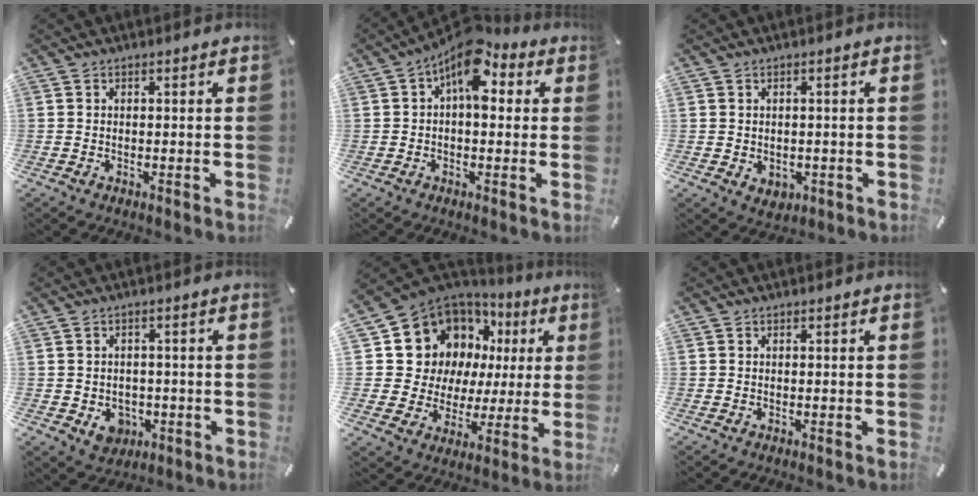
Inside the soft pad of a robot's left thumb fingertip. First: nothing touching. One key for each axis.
{"total": 10.0, "fx": 4.3, "fy": 4.9, "fz": 7.6, "tx": -0.112, "ty": -0.027, "tz": 0.072}
{"total": 2.7, "fx": -0.4, "fy": 2.4, "fz": 1.3, "tx": -0.015, "ty": 0.000, "tz": -0.008}
{"total": 5.3, "fx": -1.4, "fy": 4.5, "fz": 2.2, "tx": -0.020, "ty": 0.001, "tz": -0.025}
{"total": 15.0, "fx": 7.1, "fy": 12.0, "fz": 5.4, "tx": -0.099, "ty": -0.065, "tz": 0.148}
{"total": 0.0}